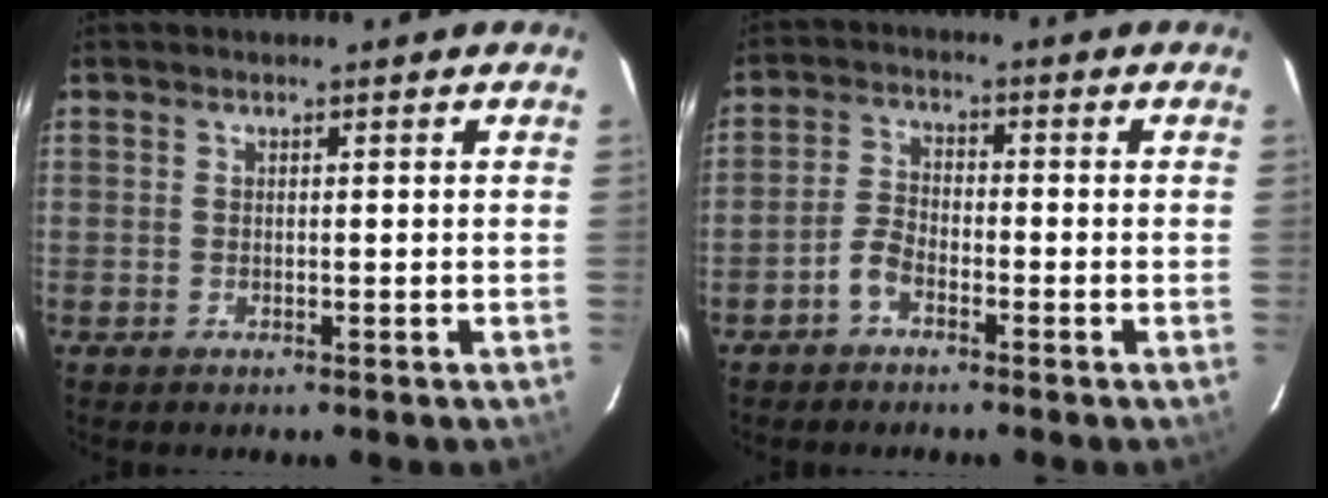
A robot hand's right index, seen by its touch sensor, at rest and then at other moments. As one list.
[{"total": 3.6, "force": [-2.4, 1.7, 2.0], "torque": [-0.052, 0.012, -0.051]}]